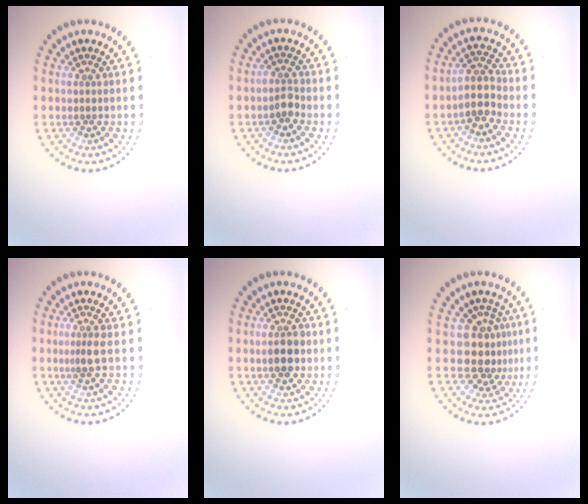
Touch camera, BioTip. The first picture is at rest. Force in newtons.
{"total": 1.5, "press": 1.2, "slide": 0.9}
{"total": 2.8, "press": 2.6, "slide": 1.2}
{"total": 1.6, "press": 1.2, "slide": 1.0}
{"total": 2.8, "press": 2.8, "slide": 0.2}
{"total": 4.0, "press": 3.3, "slide": 2.2}